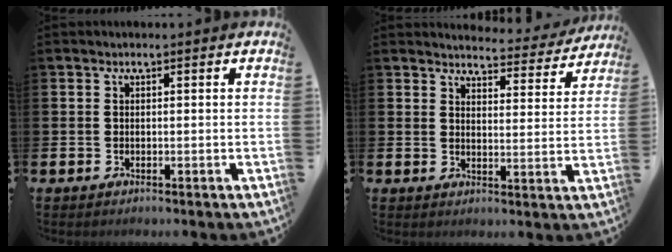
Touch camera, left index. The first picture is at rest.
{"total": 4.1, "force": [4.0, 0.8, 0.3], "torque": [-0.008, -0.035, 0.064]}